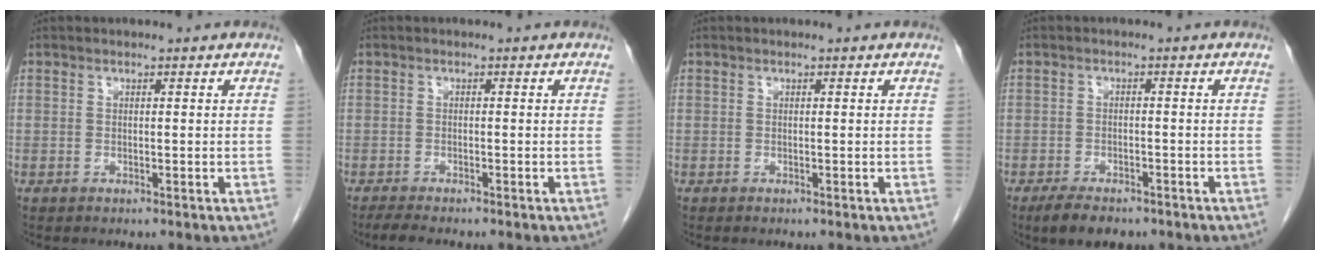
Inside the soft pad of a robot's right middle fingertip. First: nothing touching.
{"total": 3.3, "force": [-2.7, 0.4, 1.7], "torque": [-0.032, -0.008, -0.041]}
{"total": 0.0}
{"total": 5.5, "force": [-4.0, 2.2, 2.9], "torque": [-0.049, -0.006, -0.059]}